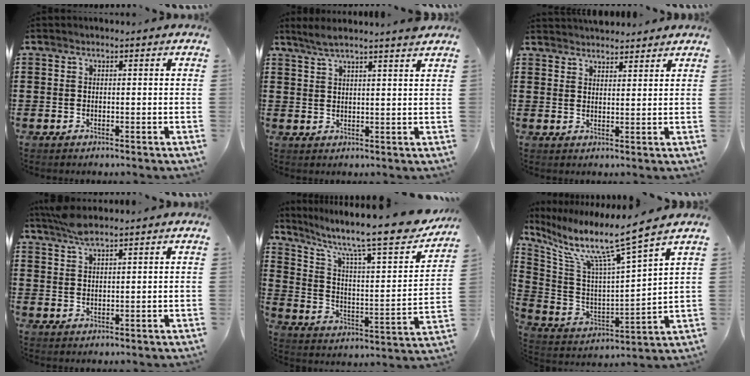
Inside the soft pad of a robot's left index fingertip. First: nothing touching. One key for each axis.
{"total": 3.9, "fx": 3.4, "fy": -0.2, "fz": 1.9, "tx": -0.048, "ty": -0.004, "tz": 0.062}
{"total": 2.9, "fx": 2.9, "fy": 0.2, "fz": -0.1, "tx": -0.005, "ty": -0.006, "tz": 0.055}
{"total": 3.5, "fx": 2.9, "fy": 0.6, "fz": 1.9, "tx": -0.044, "ty": -0.001, "tz": 0.053}
{"total": 11.3, "fx": 8.7, "fy": 1.6, "fz": 7.1, "tx": -0.140, "ty": -0.063, "tz": 0.134}
{"total": 10.1, "fx": 7.5, "fy": -0.2, "fz": 6.7, "tx": -0.150, "ty": -0.065, "tz": 0.113}